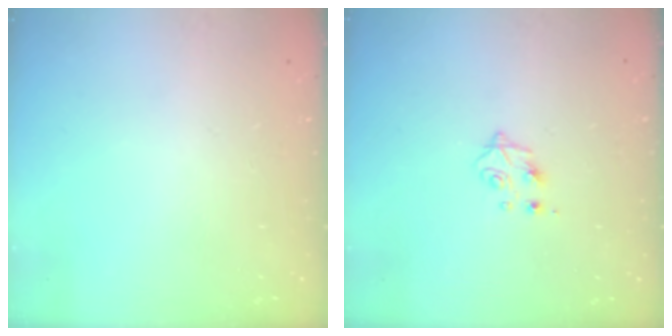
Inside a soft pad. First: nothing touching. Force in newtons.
{"total": 4.9, "press": 4.8, "slide": 0.7}